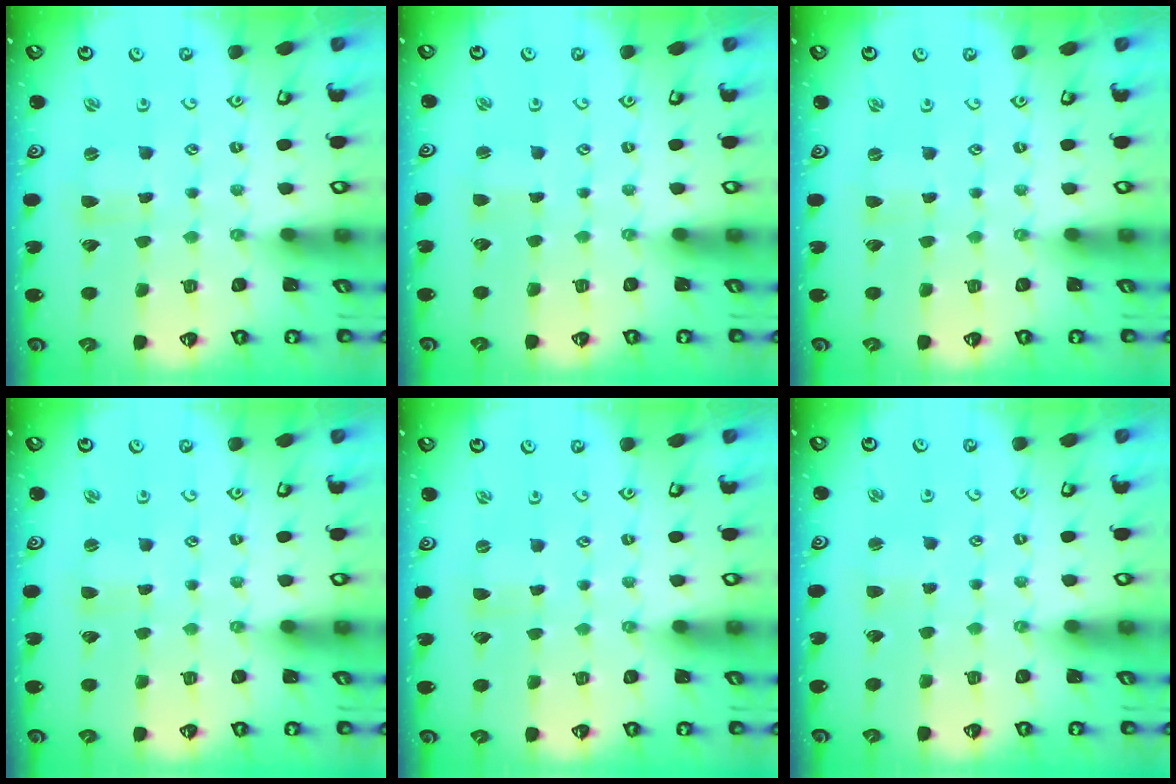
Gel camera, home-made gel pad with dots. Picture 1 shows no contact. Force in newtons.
{"total": 1.4, "press": 1.4, "slide": 0.2}
{"total": 0.0}
{"total": 0.6, "press": 0.5, "slide": 0.2}
{"total": 0.0}
{"total": 1.5, "press": 1.4, "slide": 0.4}